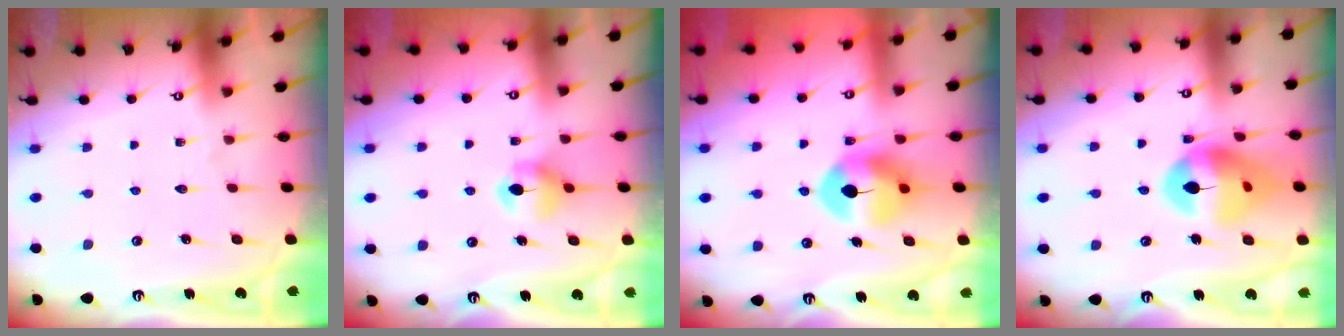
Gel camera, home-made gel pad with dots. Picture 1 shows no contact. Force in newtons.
{"total": 5.9, "press": 5.9, "slide": 0.7}
{"total": 8.3, "press": 8.2, "slide": 0.8}
{"total": 14.9, "press": 14.8, "slide": 1.9}